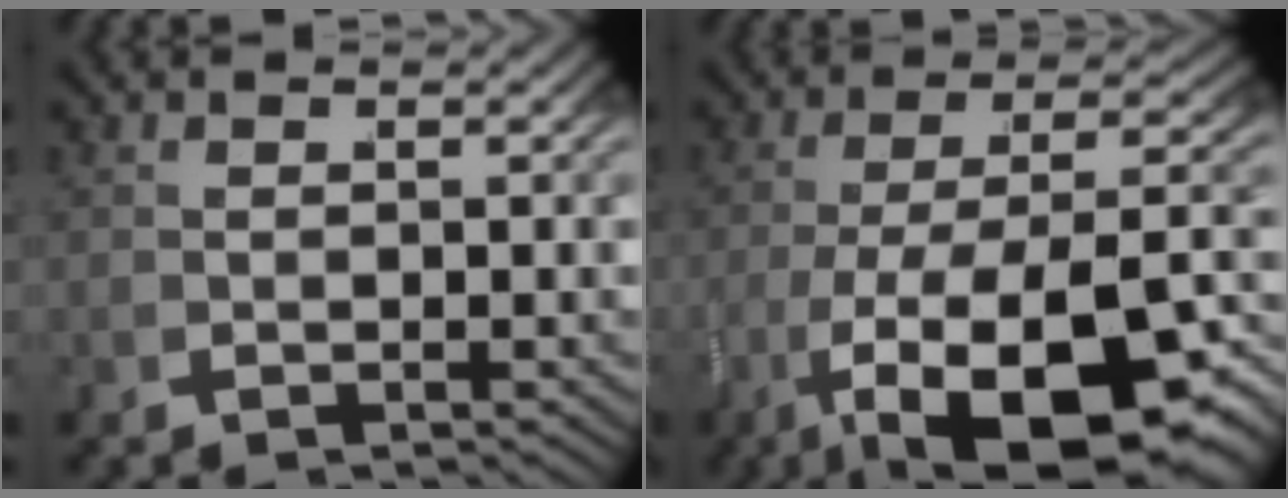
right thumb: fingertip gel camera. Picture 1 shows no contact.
{"total": 16.3, "force": [-5.2, 8.1, 13.1], "torque": [-0.258, -0.082, -0.024]}